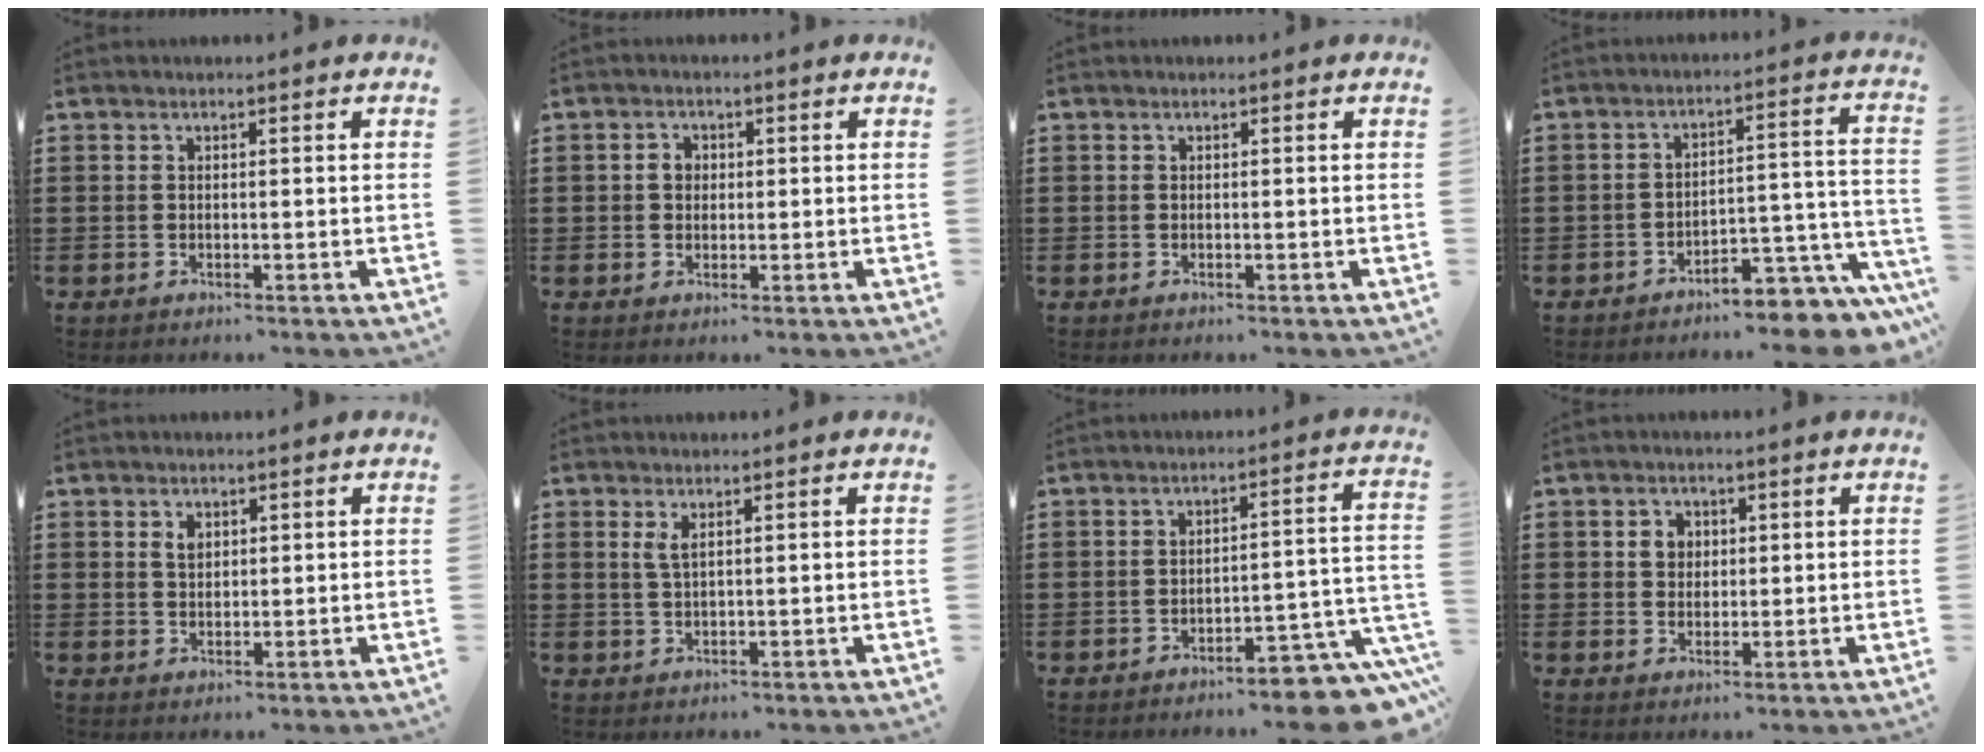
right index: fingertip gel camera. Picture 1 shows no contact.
{"total": 1.9, "force": [0.2, 1.6, 1.0], "torque": [-0.023, 0.009, 0.002]}
{"total": 0.0}
{"total": 6.2, "force": [-5.7, 0.4, 2.3], "torque": [-0.034, -0.001, -0.110]}
{"total": 2.0, "force": [0.9, 1.3, 1.2], "torque": [-0.027, 0.004, 0.017]}
{"total": 1.9, "force": [1.0, 0.5, 1.6], "torque": [-0.033, 0.002, 0.017]}
{"total": 6.5, "force": [-5.5, 0.9, 3.4], "torque": [-0.047, 0.003, -0.099]}
{"total": 2.7, "force": [0.6, 2.4, 1.1], "torque": [-0.031, 0.011, 0.009]}